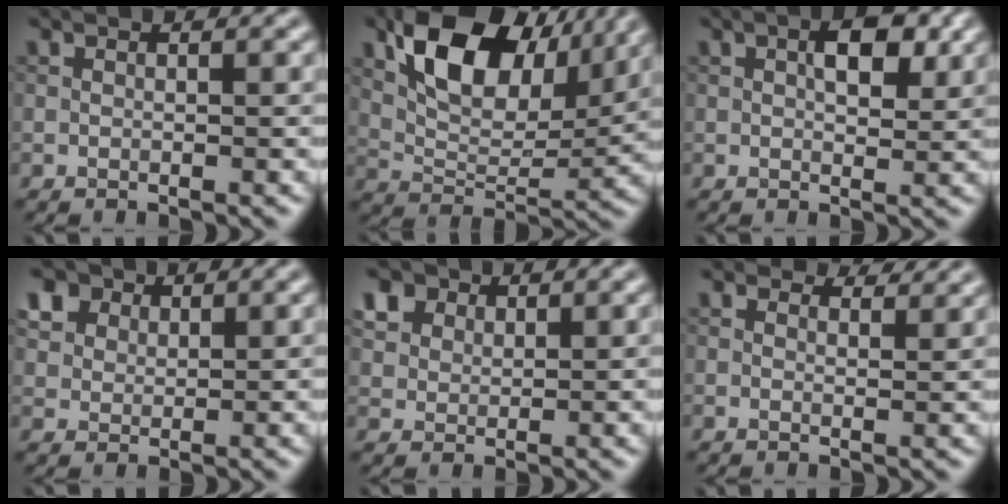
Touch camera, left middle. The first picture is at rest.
{"total": 10.8, "force": [5.3, 6.1, 7.1], "torque": [-0.127, 0.000, 0.099]}
{"total": 3.6, "force": [1.1, 1.8, 3.0], "torque": [-0.044, 0.004, 0.015]}
{"total": 6.8, "force": [4.1, 4.6, 2.9], "torque": [-0.093, 0.012, 0.071]}
{"total": 5.9, "force": [3.7, 3.9, 2.5], "torque": [-0.086, 0.009, 0.066]}
{"total": 2.5, "force": [2.3, 0.6, 0.7], "torque": [-0.017, 0.000, 0.028]}